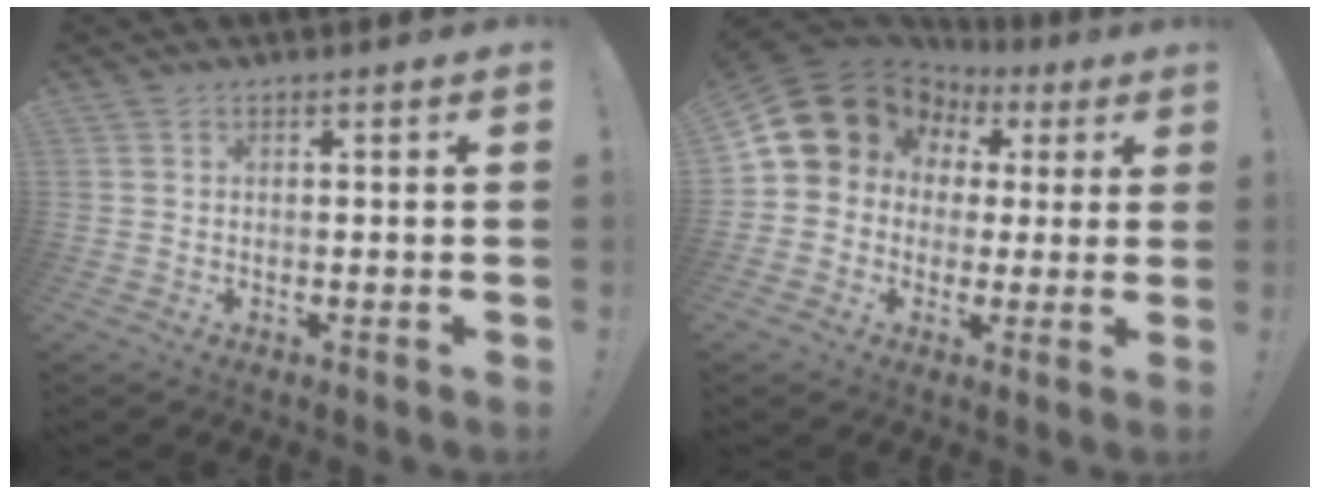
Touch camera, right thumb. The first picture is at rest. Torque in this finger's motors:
{"motor_torque": [0.15, 1.09, 0.87, -0.64, 0.35]}